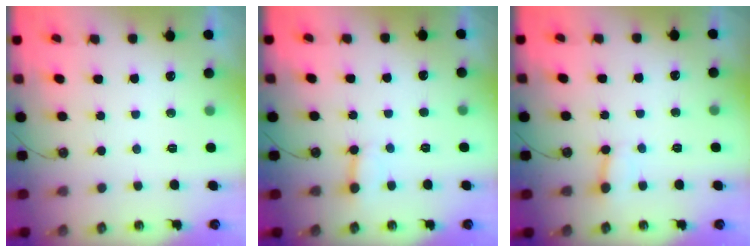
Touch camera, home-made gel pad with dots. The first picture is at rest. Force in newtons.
{"total": 2.8, "press": 2.7, "slide": 0.5}
{"total": 2.7, "press": 2.7, "slide": 0.4}